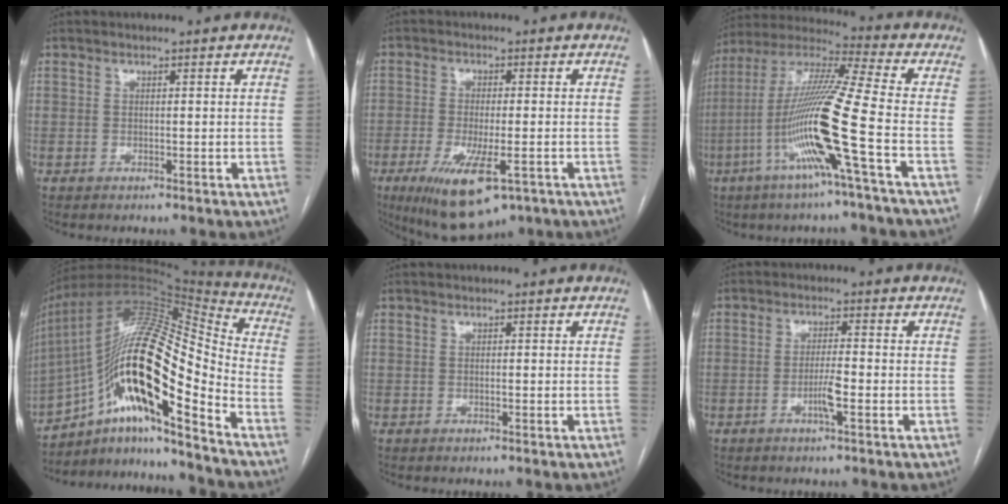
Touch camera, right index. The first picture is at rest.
{"total": 11.3, "force": [-5.5, 3.4, 9.2], "torque": [-0.164, -0.026, -0.084]}
{"total": 16.9, "force": [-5.6, -1.7, 15.8], "torque": [-0.314, -0.009, -0.117]}
{"total": 24.3, "force": [-10.8, 4.5, 21.2], "torque": [-0.383, 0.012, -0.185]}
{"total": 0.0}
{"total": 3.6, "force": [-1.4, 0.1, 3.3], "torque": [-0.063, -0.003, -0.027]}